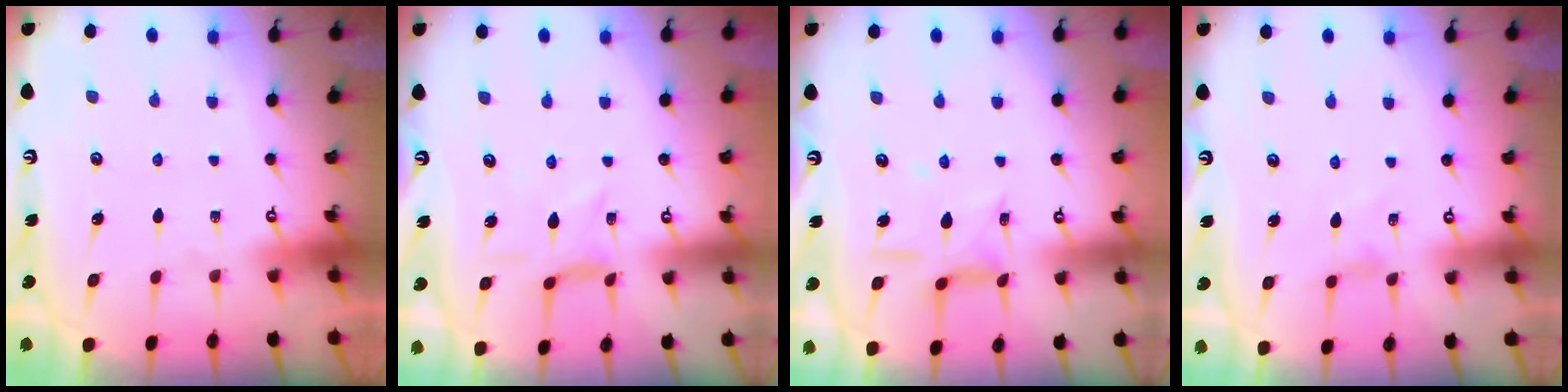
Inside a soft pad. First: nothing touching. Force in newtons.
{"total": 1.8, "press": 1.7, "slide": 0.4}
{"total": 10.6, "press": 10.5, "slide": 0.7}
{"total": 0.9, "press": 0.8, "slide": 0.2}